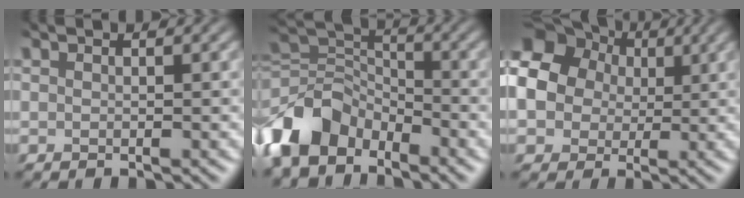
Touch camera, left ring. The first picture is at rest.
{"total": 7.7, "force": [-5.8, 4.3, 2.5], "torque": [-0.063, -0.003, -0.118]}
{"total": 12.5, "force": [2.8, 10.7, 5.9], "torque": [-0.145, 0.019, 0.054]}